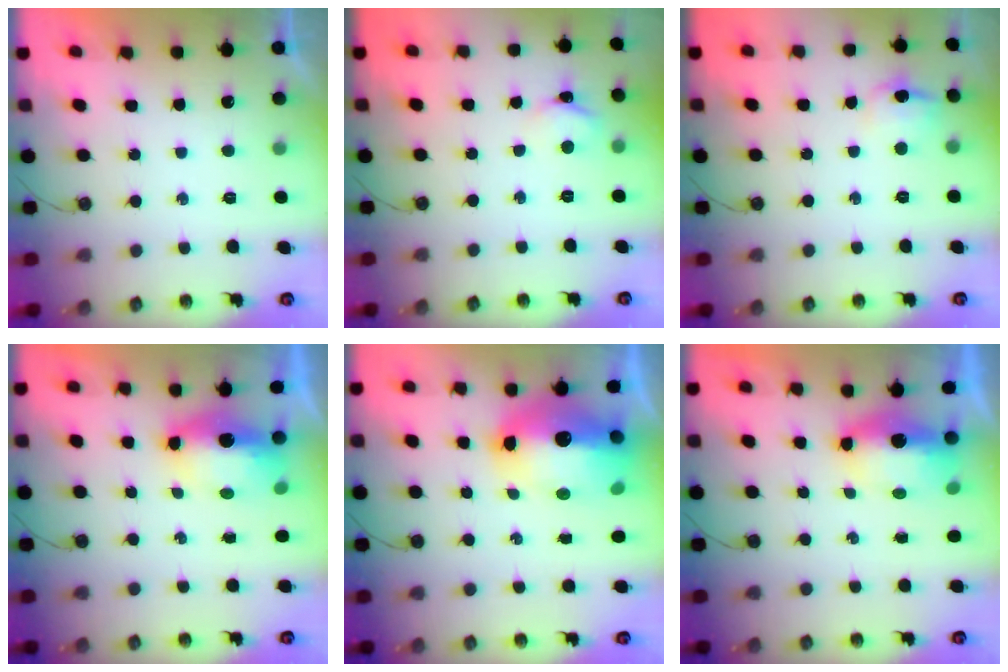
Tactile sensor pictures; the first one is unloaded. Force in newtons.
{"total": 4.0, "press": 4.0, "slide": 0.4}
{"total": 9.1, "press": 9.1, "slide": 0.9}
{"total": 7.3, "press": 7.2, "slide": 1.2}
{"total": 23.2, "press": 19.0, "slide": 13.3}
{"total": 7.8, "press": 7.6, "slide": 2.0}